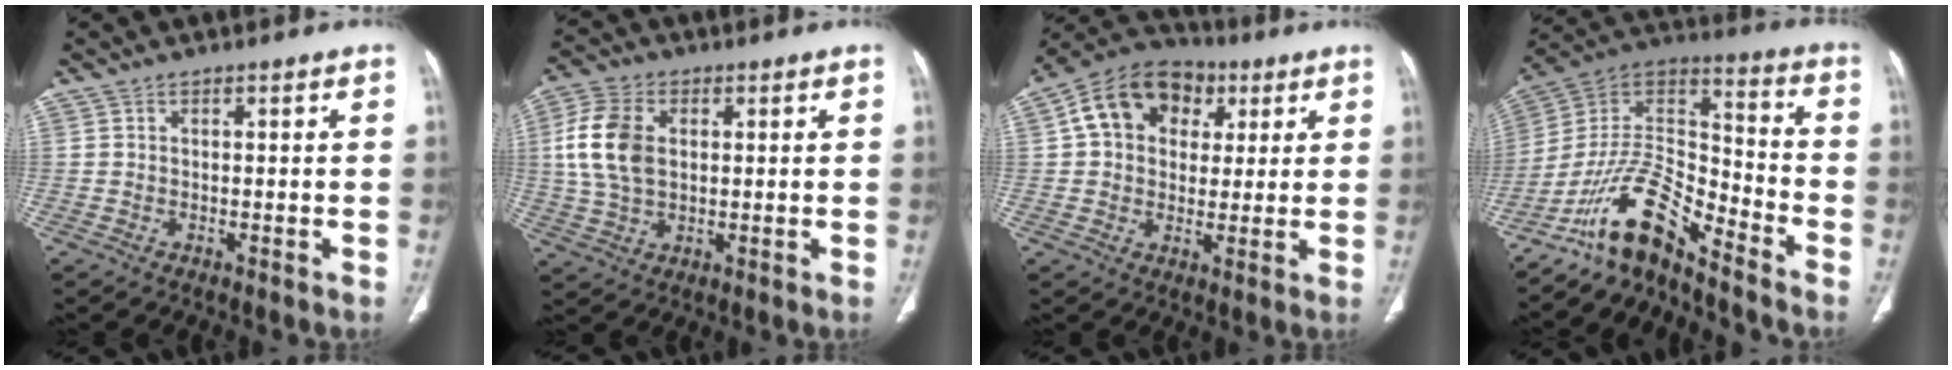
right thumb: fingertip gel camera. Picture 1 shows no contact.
{"total": 11.0, "force": [1.7, 7.2, 8.1], "torque": [-0.165, 0.005, 0.035]}
{"total": 14.4, "force": [4.4, 11.0, 8.1], "torque": [-0.111, 0.013, 0.062]}
{"total": 14.0, "force": [-11.2, 3.9, 7.5], "torque": [-0.130, 0.105, -0.213]}